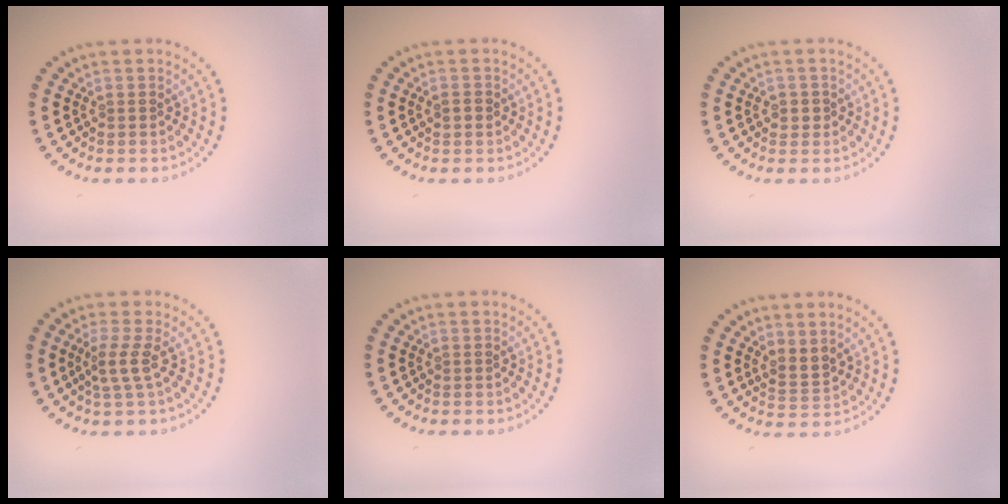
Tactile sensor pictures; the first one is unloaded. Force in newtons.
{"total": 1.0, "press": 0.9, "slide": 0.3}
{"total": 1.0, "press": 0.9, "slide": 0.5}
{"total": 2.1, "press": 1.5, "slide": 1.5}
{"total": 0.0}
{"total": 2.0, "press": 1.4, "slide": 1.5}